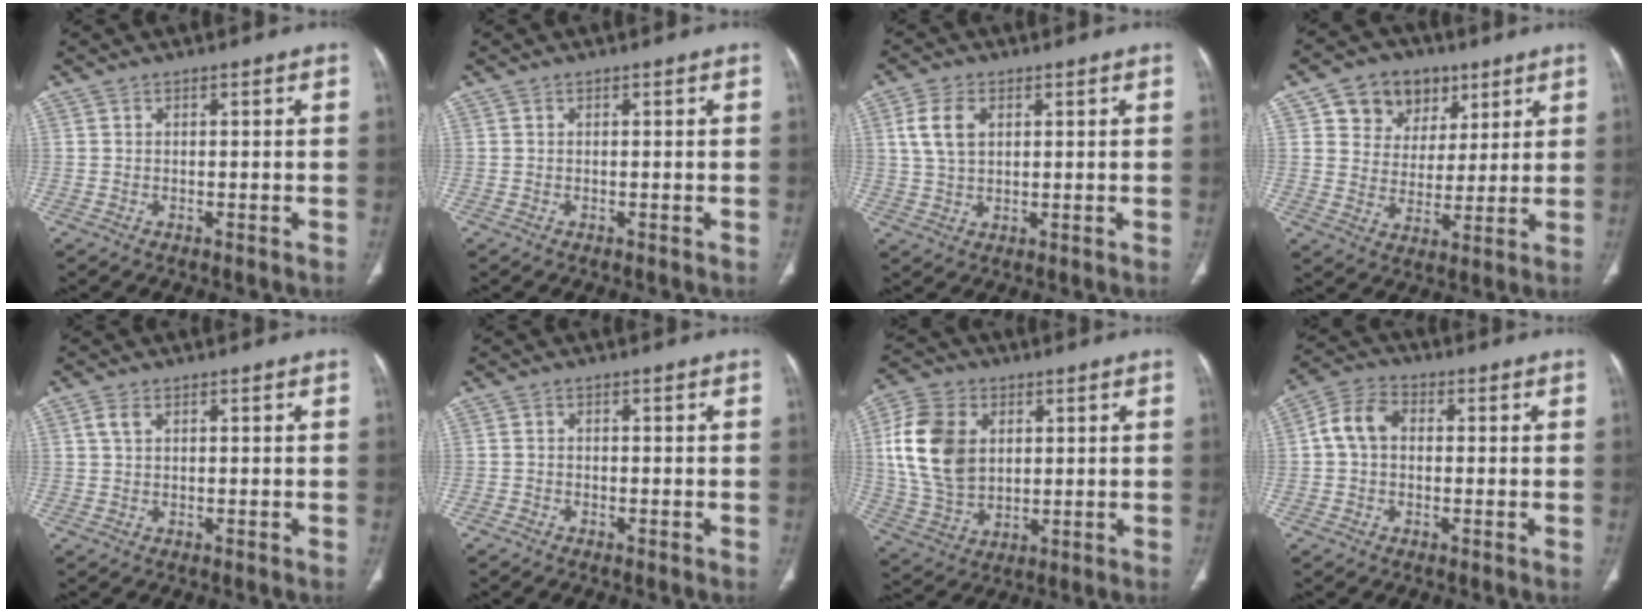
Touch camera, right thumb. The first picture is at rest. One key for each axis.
{"total": 0.0}
{"total": 6.2, "fx": 1.9, "fy": 3.9, "fz": 4.4, "tx": -0.090, "ty": 0.001, "tz": 0.040}
{"total": 11.7, "fx": 6.0, "fy": 9.3, "fz": 3.8, "tx": -0.027, "ty": -0.019, "tz": 0.102}
{"total": 2.0, "fx": 0.8, "fy": 1.1, "fz": 1.4, "tx": -0.033, "ty": 0.007, "tz": 0.018}
{"total": 0.9, "fx": -0.7, "fy": 0.5, "fz": 0.0, "tx": 0.001, "ty": 0.003, "tz": -0.021}
{"total": 15.3, "fx": 3.2, "fy": 10.9, "fz": 10.2, "tx": -0.185, "ty": -0.003, "tz": 0.064}
{"total": 6.9, "fx": 0.4, "fy": 5.0, "fz": 4.7, "tx": -0.086, "ty": 0.023, "tz": -0.001}